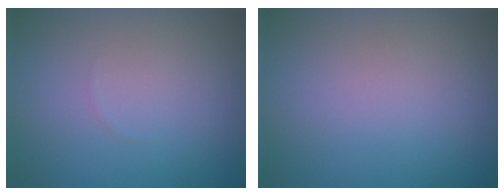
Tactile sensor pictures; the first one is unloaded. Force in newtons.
{"total": 0.0}